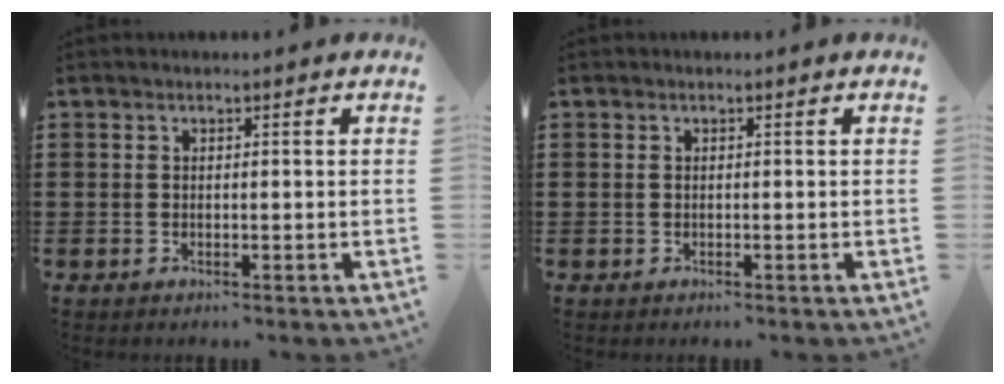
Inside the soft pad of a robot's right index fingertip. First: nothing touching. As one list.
[{"total": 0.0}]